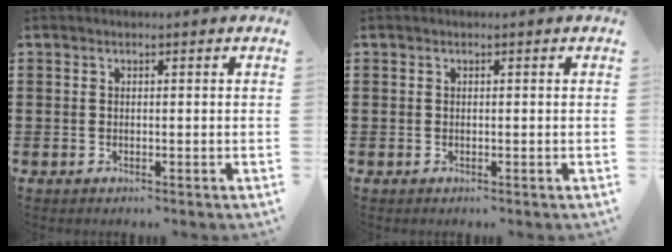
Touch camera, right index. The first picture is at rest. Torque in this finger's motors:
{"motor_torque": [-0.13, 2.01, 0.00, 0.00]}